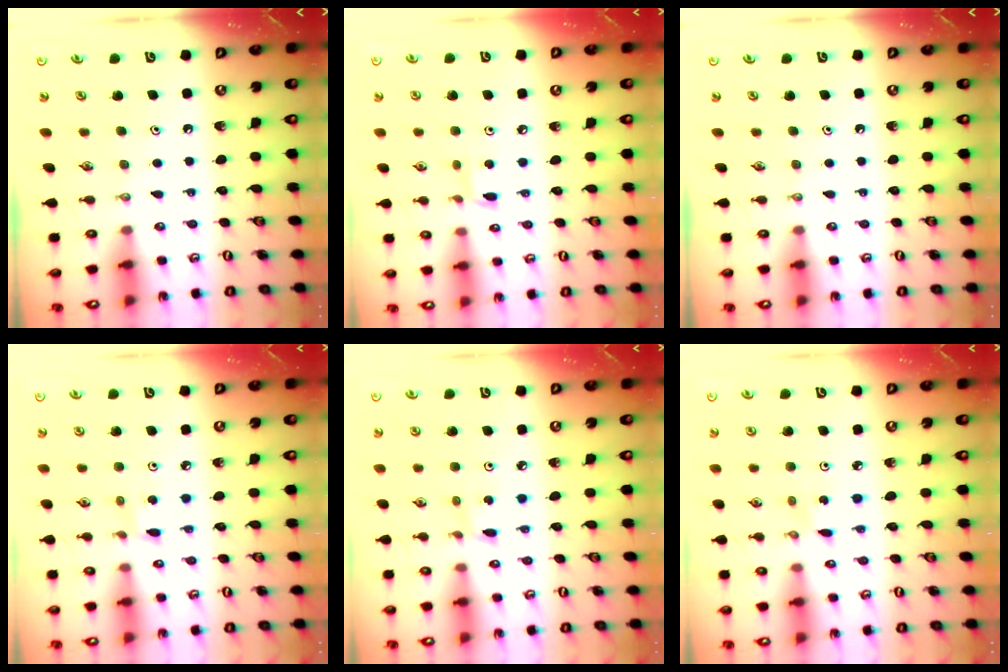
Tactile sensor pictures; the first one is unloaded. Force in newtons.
{"total": 3.3, "press": 3.3, "slide": 0.4}
{"total": 0.0}
{"total": 3.0, "press": 3.0, "slide": 0.4}
{"total": 1.3, "press": 1.3, "slide": 0.1}
{"total": 1.9, "press": 1.9, "slide": 0.2}